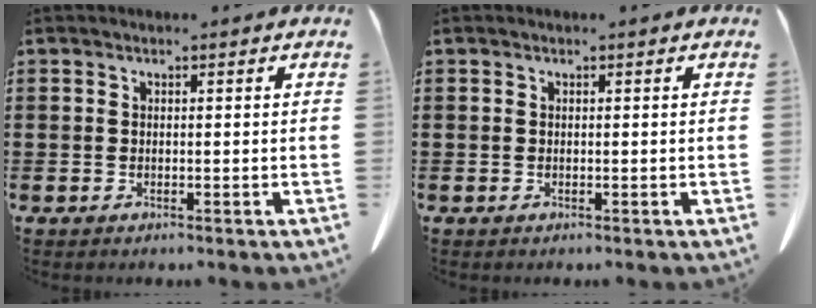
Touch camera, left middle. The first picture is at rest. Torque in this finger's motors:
{"motor_torque": [0.16, 0.03, 0.00, 0.00]}